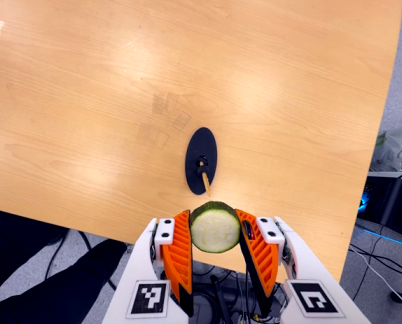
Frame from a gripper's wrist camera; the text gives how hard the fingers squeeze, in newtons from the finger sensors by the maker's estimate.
{"total": 11.6, "left": 12.4, "right": 10.8}